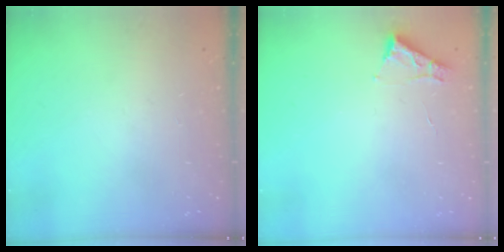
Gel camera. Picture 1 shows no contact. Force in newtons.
{"total": 3.3, "press": 3.3, "slide": 0.5}